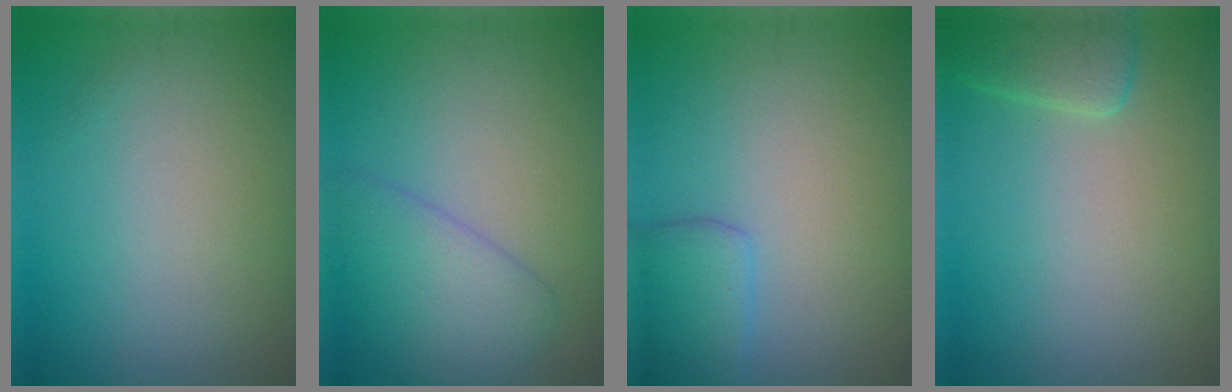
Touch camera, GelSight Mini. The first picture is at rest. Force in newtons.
{"total": 3.8, "press": 3.8, "slide": 0.2}
{"total": 2.5, "press": 2.5, "slide": 0.2}
{"total": 2.4, "press": 2.4, "slide": 0.2}